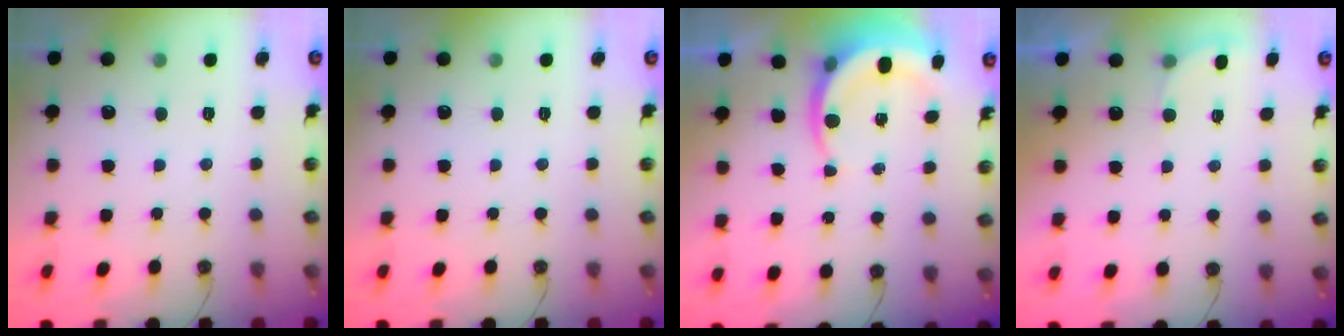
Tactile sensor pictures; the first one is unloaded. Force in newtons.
{"total": 0.0}
{"total": 5.4, "press": 5.4, "slide": 0.2}
{"total": 3.0, "press": 2.8, "slide": 1.0}